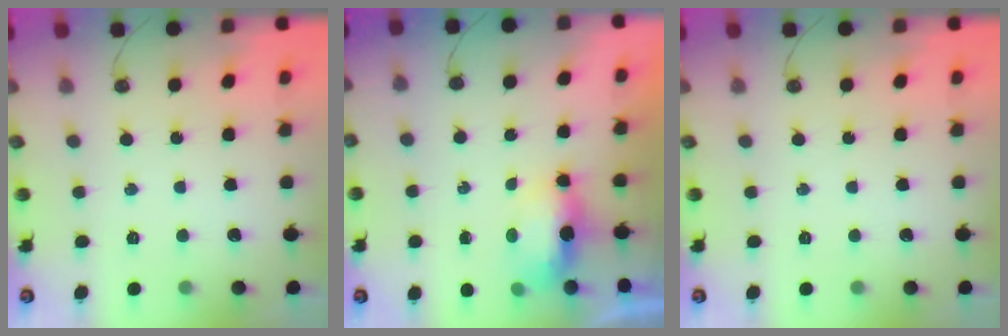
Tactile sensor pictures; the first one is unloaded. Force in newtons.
{"total": 6.0, "press": 5.9, "slide": 0.8}
{"total": 0.0}